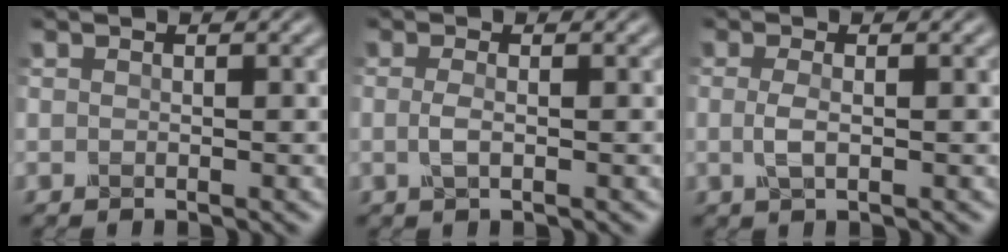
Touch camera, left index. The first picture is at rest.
{"total": 1.1, "force": [-0.1, 0.2, 1.0], "torque": [-0.035, 0.002, -0.005]}
{"total": 1.4, "force": [0.0, 0.4, 1.3], "torque": [-0.041, 0.001, -0.003]}